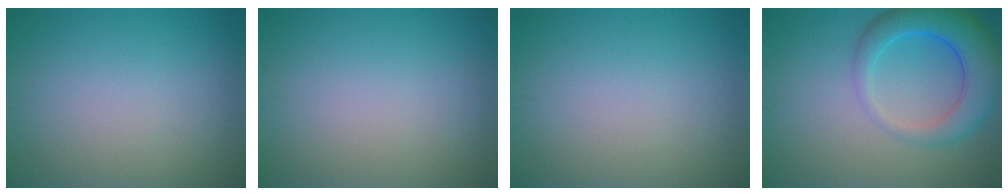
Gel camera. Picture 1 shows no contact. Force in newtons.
{"total": 0.0}
{"total": 0.0}
{"total": 6.4, "press": 6.4, "slide": 0.4}